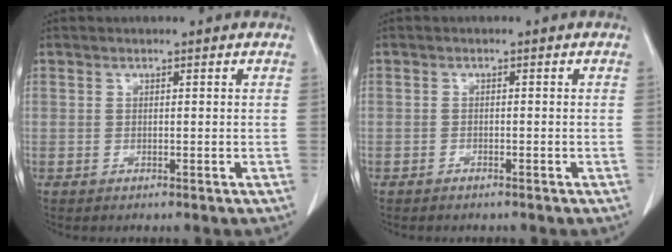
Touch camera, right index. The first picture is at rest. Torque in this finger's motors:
{"motor_torque": [0.07, -0.24, -0.08, -0.03]}